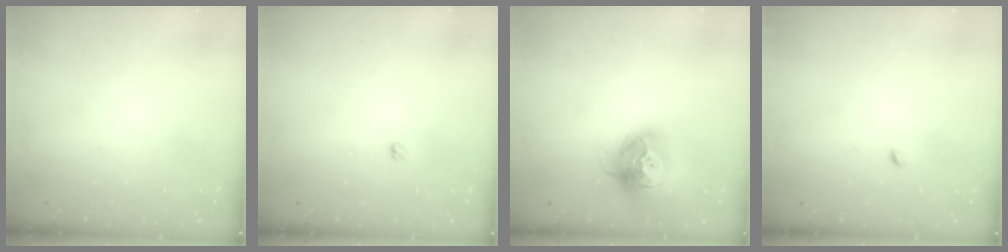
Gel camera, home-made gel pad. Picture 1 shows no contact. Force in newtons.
{"total": 2.4, "press": 2.4, "slide": 0.4}
{"total": 17.2, "press": 17.1, "slide": 2.0}
{"total": 2.7, "press": 2.6, "slide": 0.6}